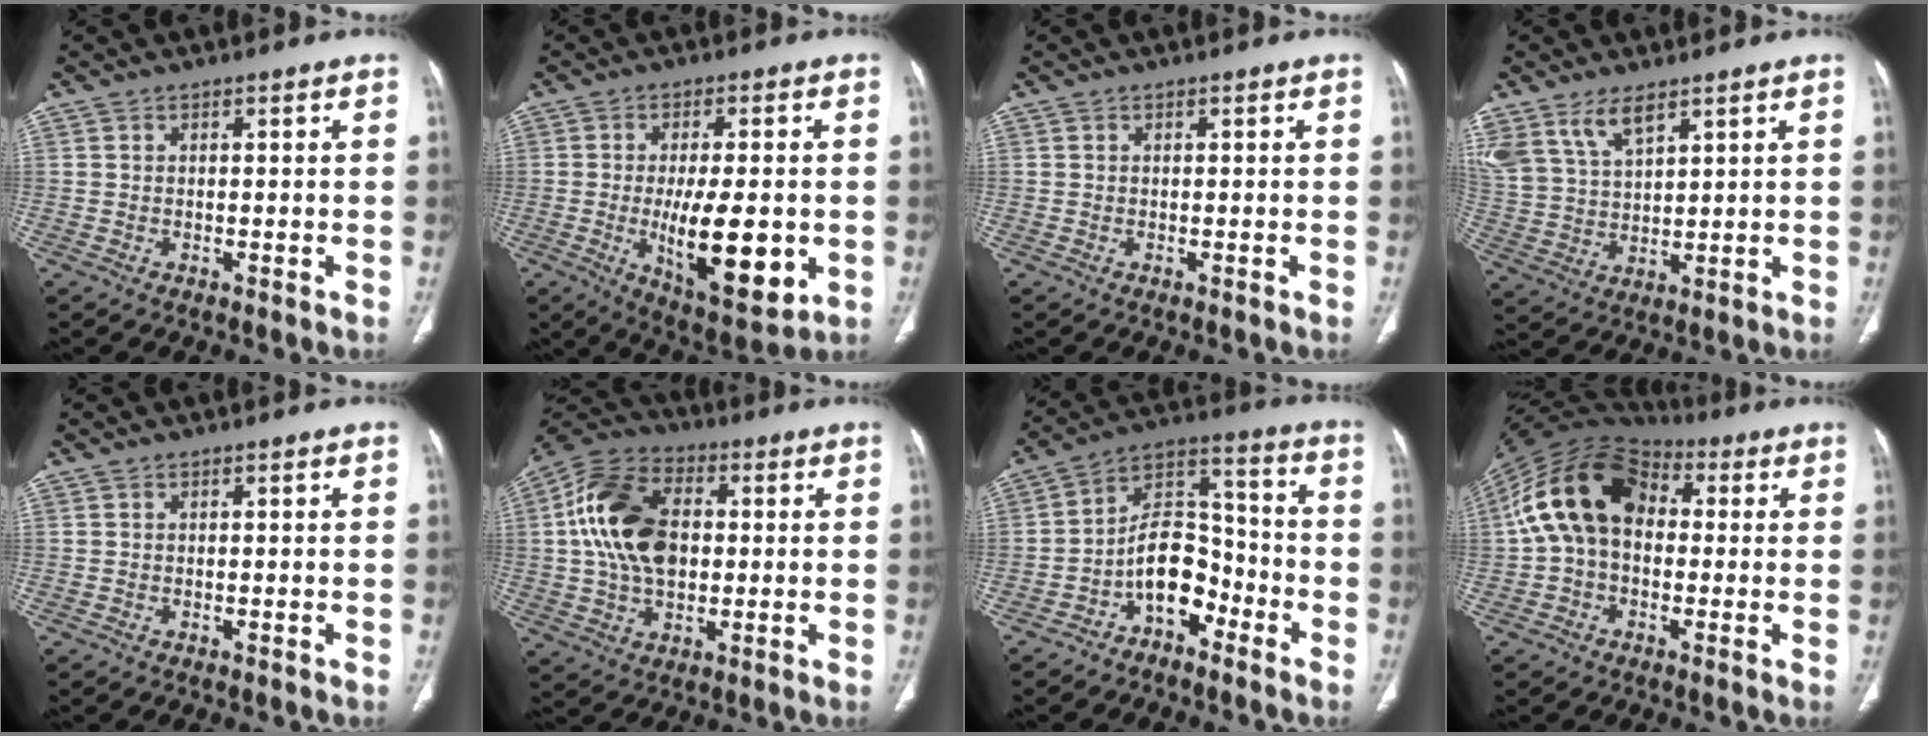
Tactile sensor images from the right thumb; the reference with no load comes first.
{"total": 16.1, "force": [-2.8, 6.1, 14.6], "torque": [-0.211, -0.019, -0.031]}
{"total": 0.0}
{"total": 9.3, "force": [6.2, 4.2, 5.5], "torque": [-0.106, -0.016, 0.136]}
{"total": 0.0}
{"total": 17.1, "force": [1.6, 11.1, 12.9], "torque": [-0.230, 0.019, 0.025]}
{"total": 11.3, "force": [-5.4, 7.0, 7.0], "torque": [-0.093, 0.074, -0.100]}
{"total": 16.1, "force": [1.4, 11.1, 11.5], "torque": [-0.202, 0.043, 0.013]}